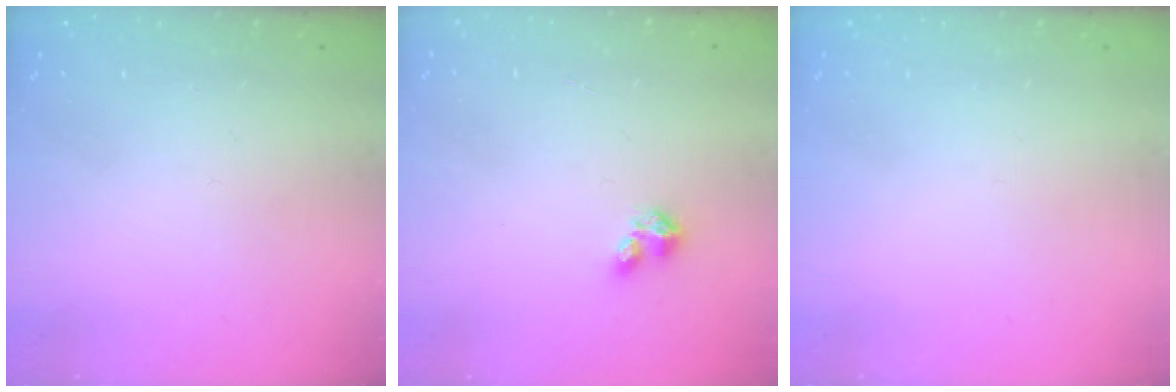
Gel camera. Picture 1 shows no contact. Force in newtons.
{"total": 2.7, "press": 2.7, "slide": 0.3}
{"total": 0.0}